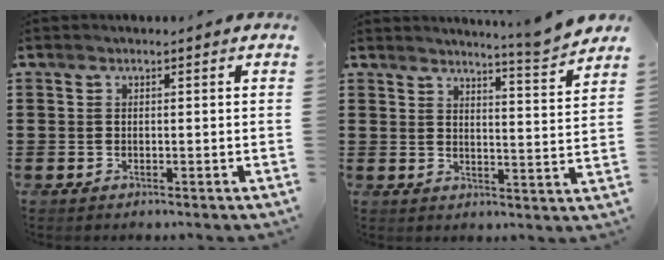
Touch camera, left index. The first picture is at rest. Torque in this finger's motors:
{"motor_torque": [1.38, -0.76, 0.23, 0.09]}